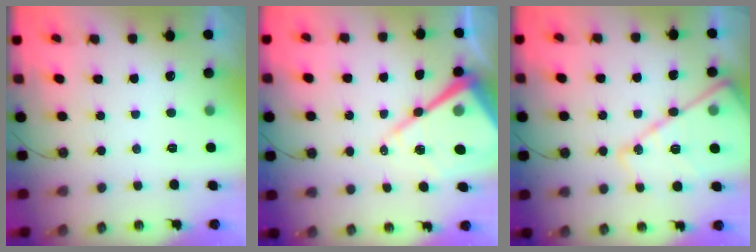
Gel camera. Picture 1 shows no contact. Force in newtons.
{"total": 18.7, "press": 18.6, "slide": 1.8}
{"total": 17.5, "press": 17.5, "slide": 1.5}